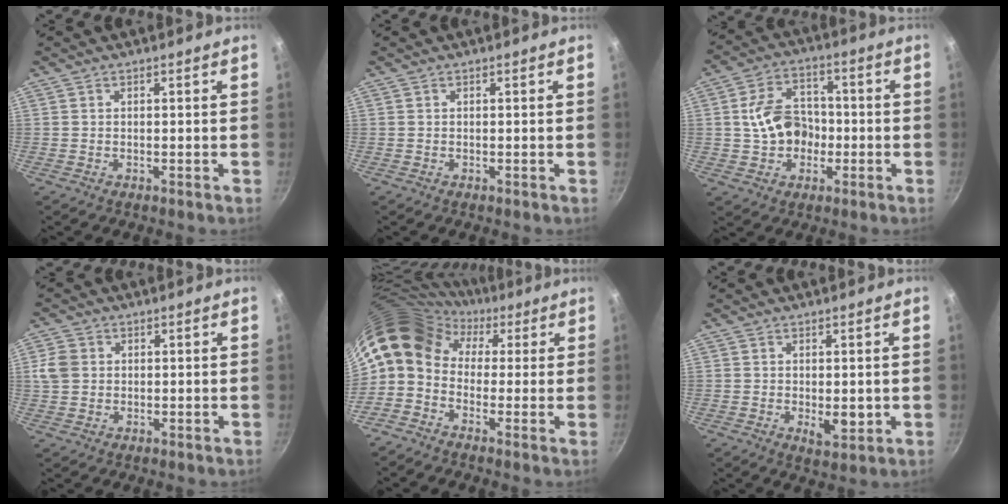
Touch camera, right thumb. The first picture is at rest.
{"total": 0.0}
{"total": 10.6, "force": [-0.9, 8.3, 6.5], "torque": [-0.090, 0.028, -0.017]}
{"total": 4.4, "force": [0.6, 3.8, 2.2], "torque": [-0.031, 0.003, 0.010]}
{"total": 13.4, "force": [2.2, 10.4, 8.2], "torque": [-0.151, 0.041, 0.013]}
{"total": 4.0, "force": [-0.1, 2.1, 3.4], "torque": [-0.042, -0.013, 0.002]}